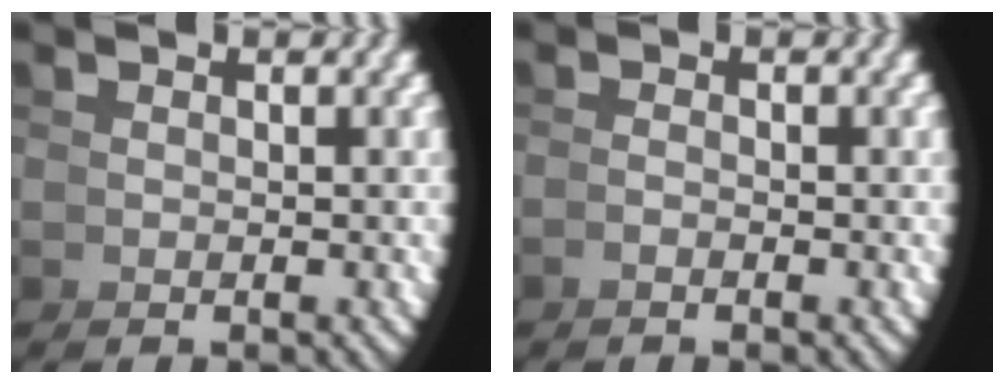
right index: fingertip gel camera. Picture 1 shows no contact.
{"total": 1.5, "force": [-0.6, -1.3, -0.1], "torque": [0.006, 0.004, -0.014]}